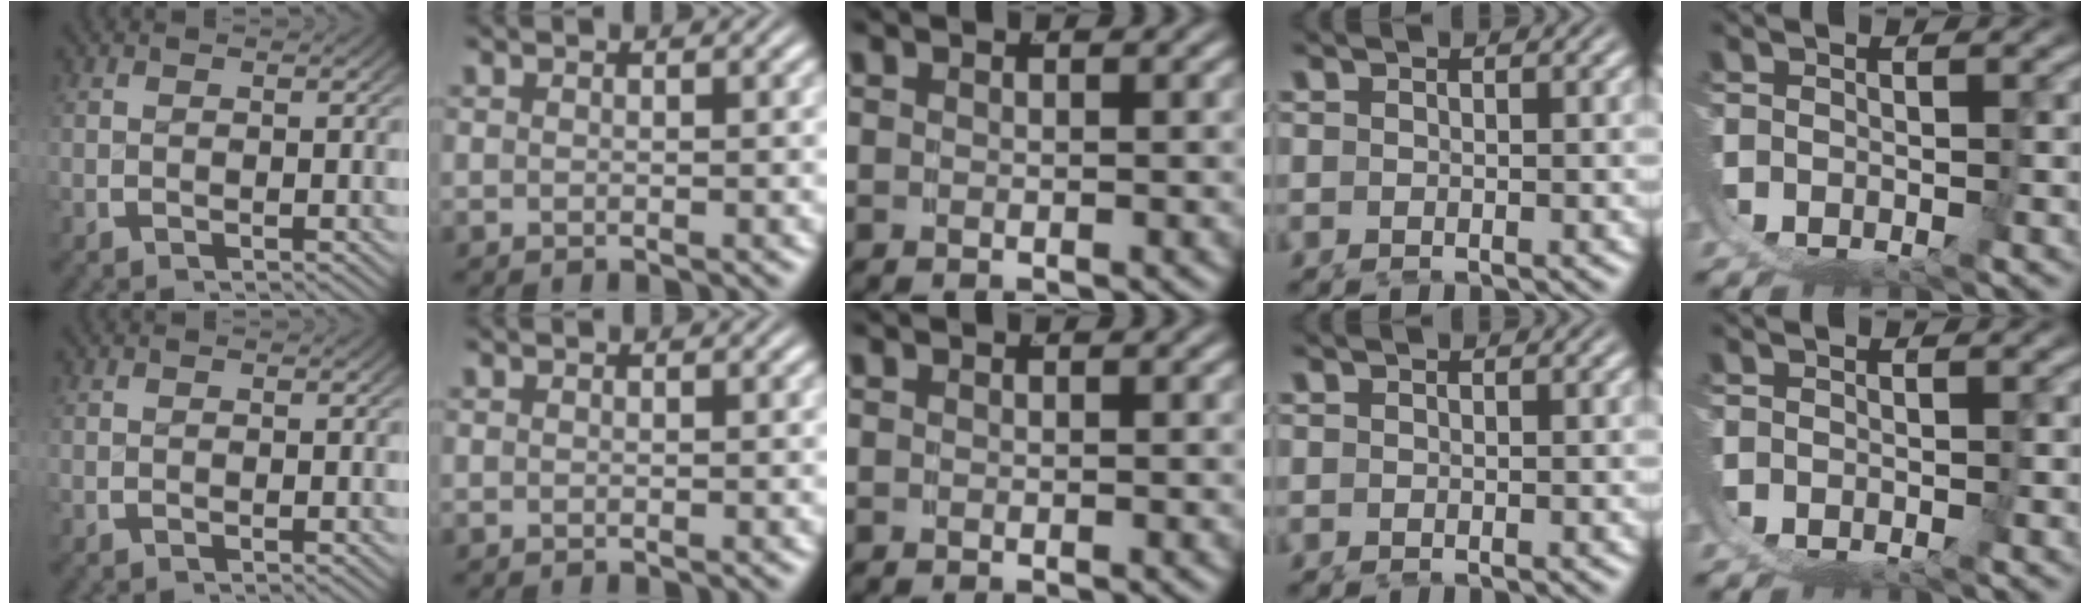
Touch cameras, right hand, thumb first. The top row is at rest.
{}